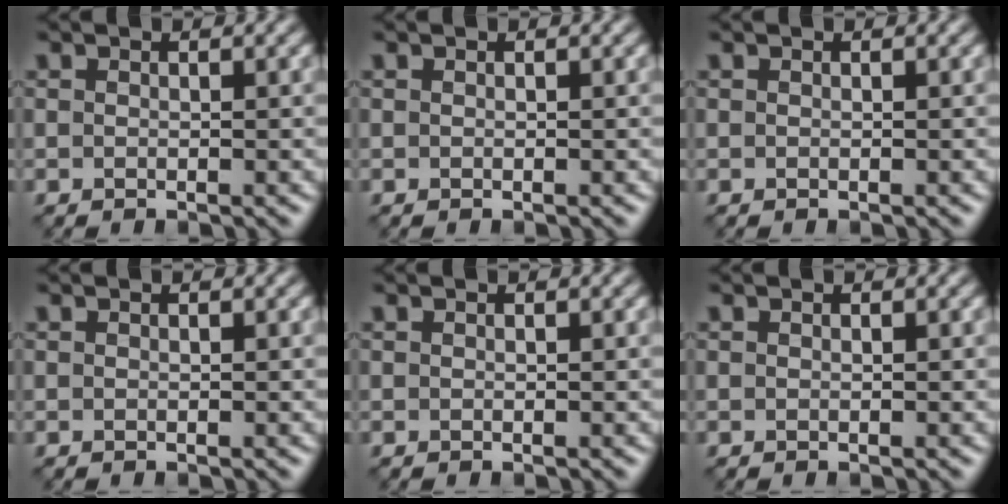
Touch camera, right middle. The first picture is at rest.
{"total": 0.0}
{"total": 0.0}
{"total": 0.0}
{"total": 0.0}
{"total": 0.0}